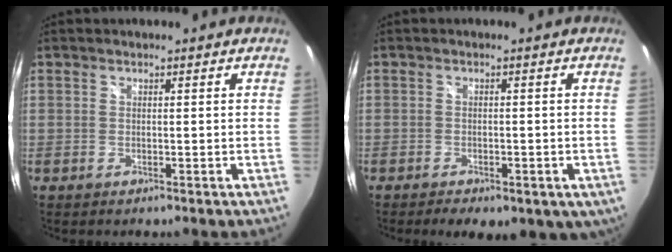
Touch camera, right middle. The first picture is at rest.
{"total": 7.8, "force": [-3.9, 4.2, 5.3], "torque": [-0.090, -0.024, -0.049]}